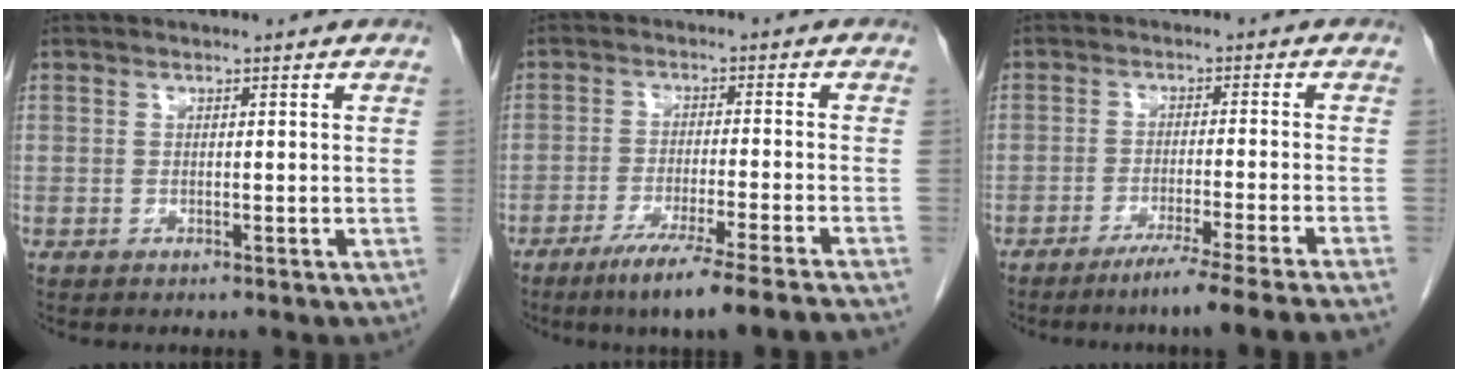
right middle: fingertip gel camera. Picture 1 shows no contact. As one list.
[{"total": 13.9, "force": [-11.2, -1.6, 8.0], "torque": [-0.100, -0.042, -0.172]}, {"total": 12.3, "force": [-10.1, -2.7, 6.5], "torque": [-0.060, -0.033, -0.149]}]